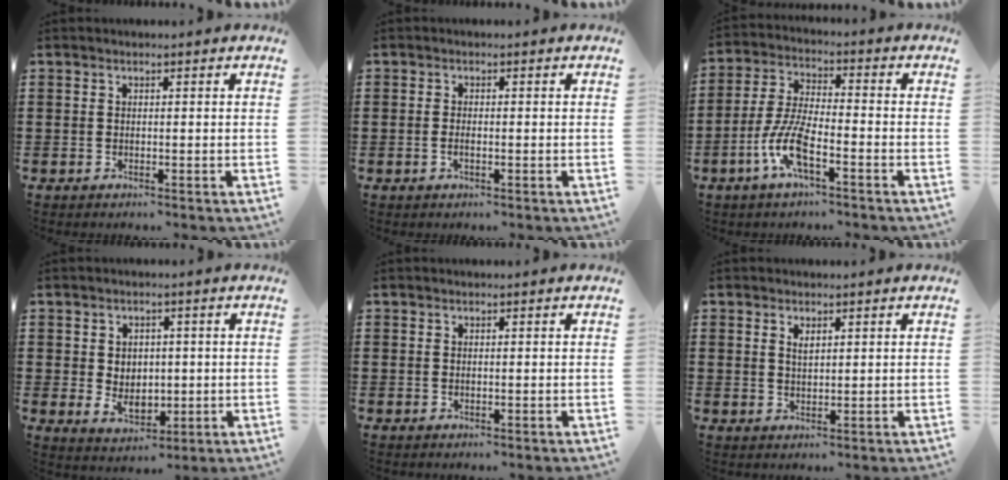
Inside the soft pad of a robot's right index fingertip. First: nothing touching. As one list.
[{"total": 1.0, "force": [-0.5, 0.2, 0.8], "torque": [-0.018, -0.004, -0.007]}, {"total": 8.2, "force": [-4.2, 2.0, 6.7], "torque": [-0.164, -0.011, -0.085]}, {"total": 4.2, "force": [-0.1, 3.4, 2.5], "torque": [-0.040, 0.004, -0.006]}, {"total": 0.0}, {"total": 1.4, "force": [0.6, 0.6, 1.1], "torque": [-0.023, 0.003, 0.010]}]